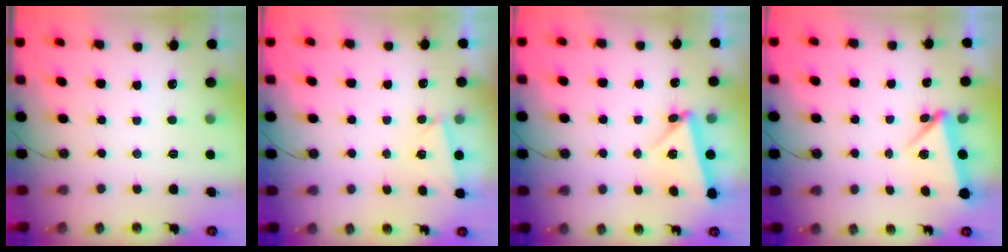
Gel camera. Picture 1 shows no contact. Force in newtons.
{"total": 1.2, "press": 1.1, "slide": 0.5}
{"total": 5.8, "press": 5.8, "slide": 0.3}
{"total": 6.2, "press": 6.2, "slide": 0.3}